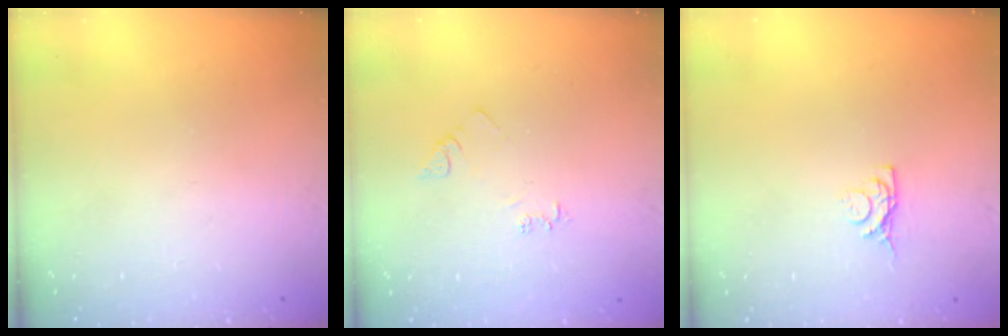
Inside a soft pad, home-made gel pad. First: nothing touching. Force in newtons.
{"total": 3.9, "press": 3.9, "slide": 0.5}
{"total": 4.6, "press": 4.6, "slide": 0.8}